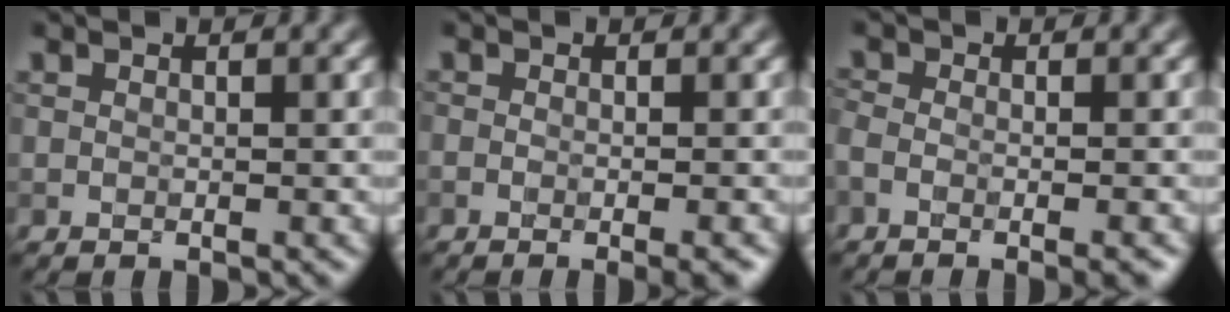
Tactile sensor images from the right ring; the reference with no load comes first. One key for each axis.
{"total": 3.2, "fx": -1.4, "fy": 1.2, "fz": 2.6, "tx": -0.014, "ty": 0.001, "tz": -0.012}
{"total": 3.8, "fx": -1.9, "fy": 1.6, "fz": 3.0, "tx": -0.029, "ty": 0.002, "tz": -0.028}